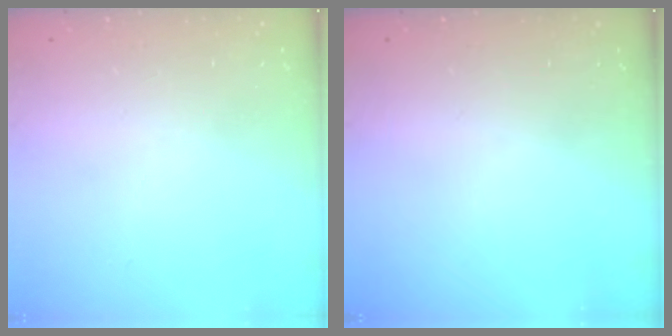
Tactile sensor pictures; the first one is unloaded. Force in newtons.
{"total": 0.0}